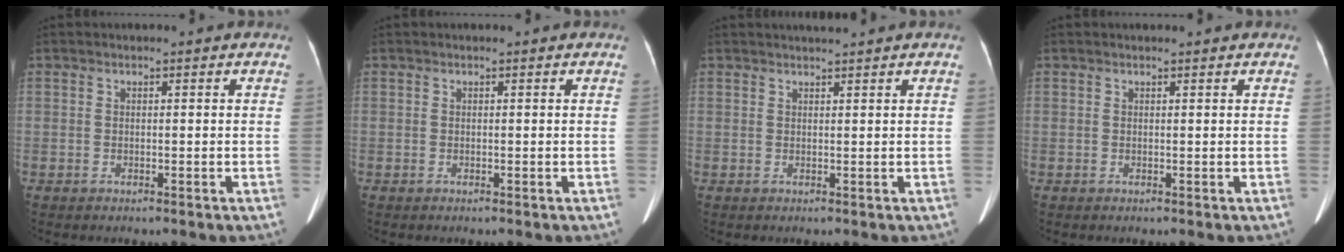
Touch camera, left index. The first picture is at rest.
{"total": 0.0}
{"total": 1.5, "force": [1.4, -0.6, 0.3], "torque": [-0.006, 0.004, 0.029]}
{"total": 1.2, "force": [1.1, 0.0, 0.3], "torque": [-0.008, 0.010, 0.017]}